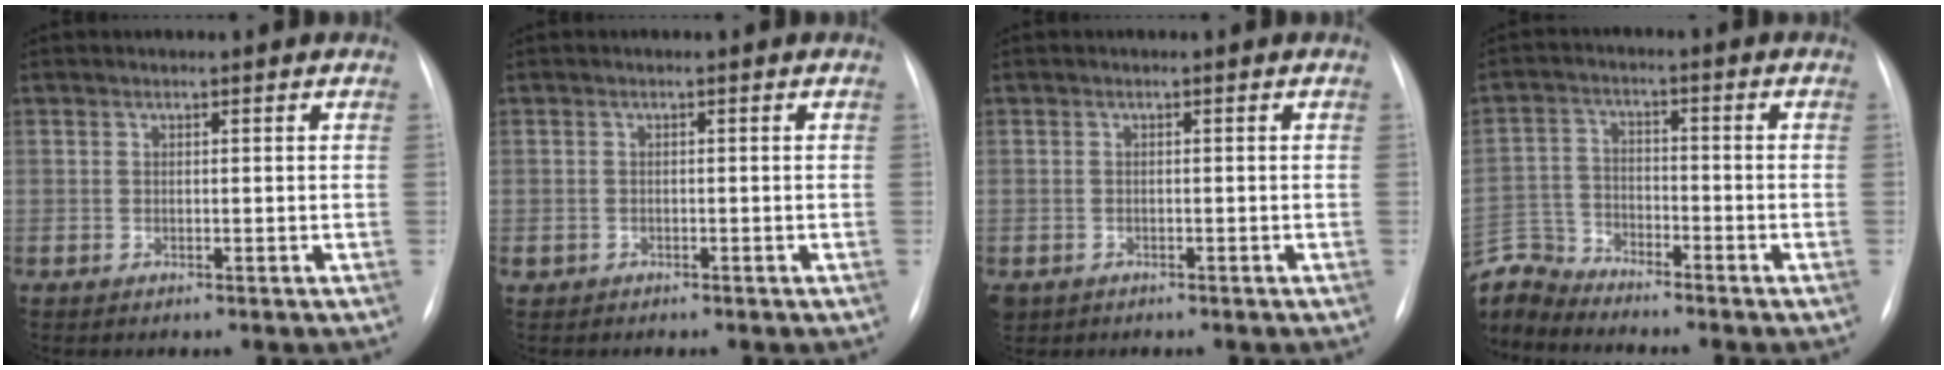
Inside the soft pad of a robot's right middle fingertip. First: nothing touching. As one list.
[{"total": 1.4, "force": [-0.9, 1.1, 0.3], "torque": [-0.011, 0.002, -0.011]}, {"total": 3.0, "force": [-1.8, 2.2, 0.7], "torque": [-0.015, -0.001, -0.029]}, {"total": 7.9, "force": [-7.8, 1.1, -0.4], "torque": [-0.004, 0.010, -0.159]}]